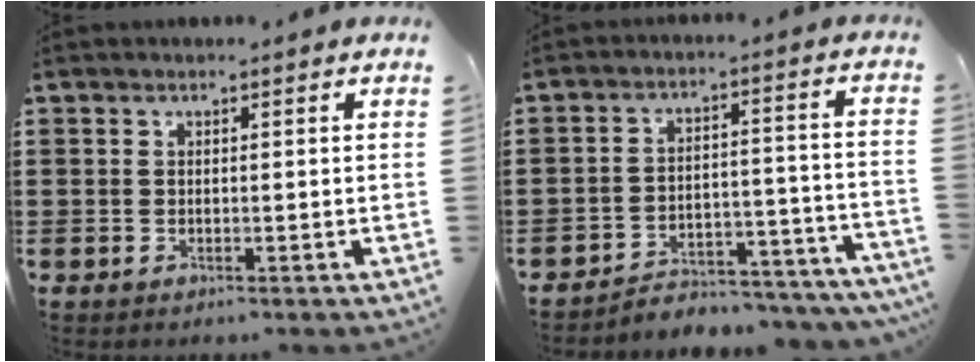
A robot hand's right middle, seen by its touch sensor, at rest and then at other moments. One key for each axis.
{"total": 4.2, "fx": -4.1, "fy": 0.7, "fz": 0.5, "tx": -0.014, "ty": 0.009, "tz": -0.088}